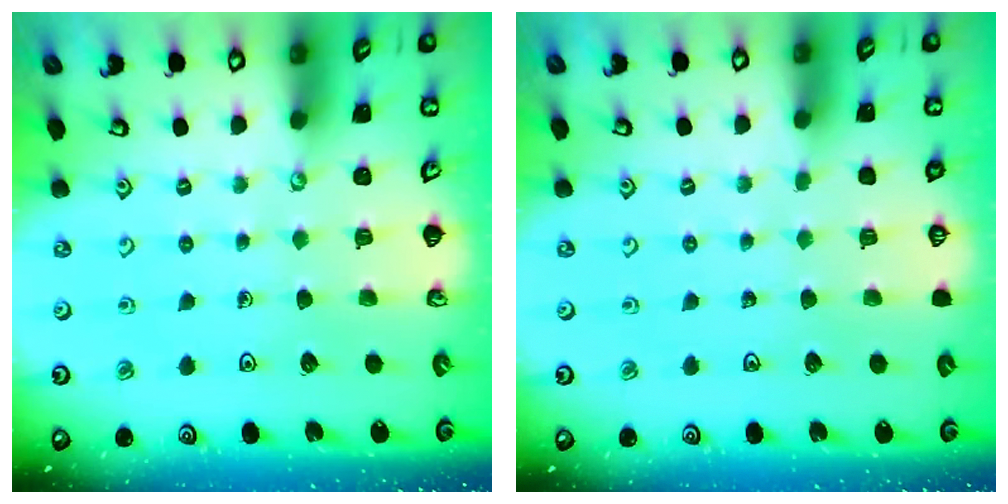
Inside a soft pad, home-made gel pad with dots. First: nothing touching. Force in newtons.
{"total": 0.0}